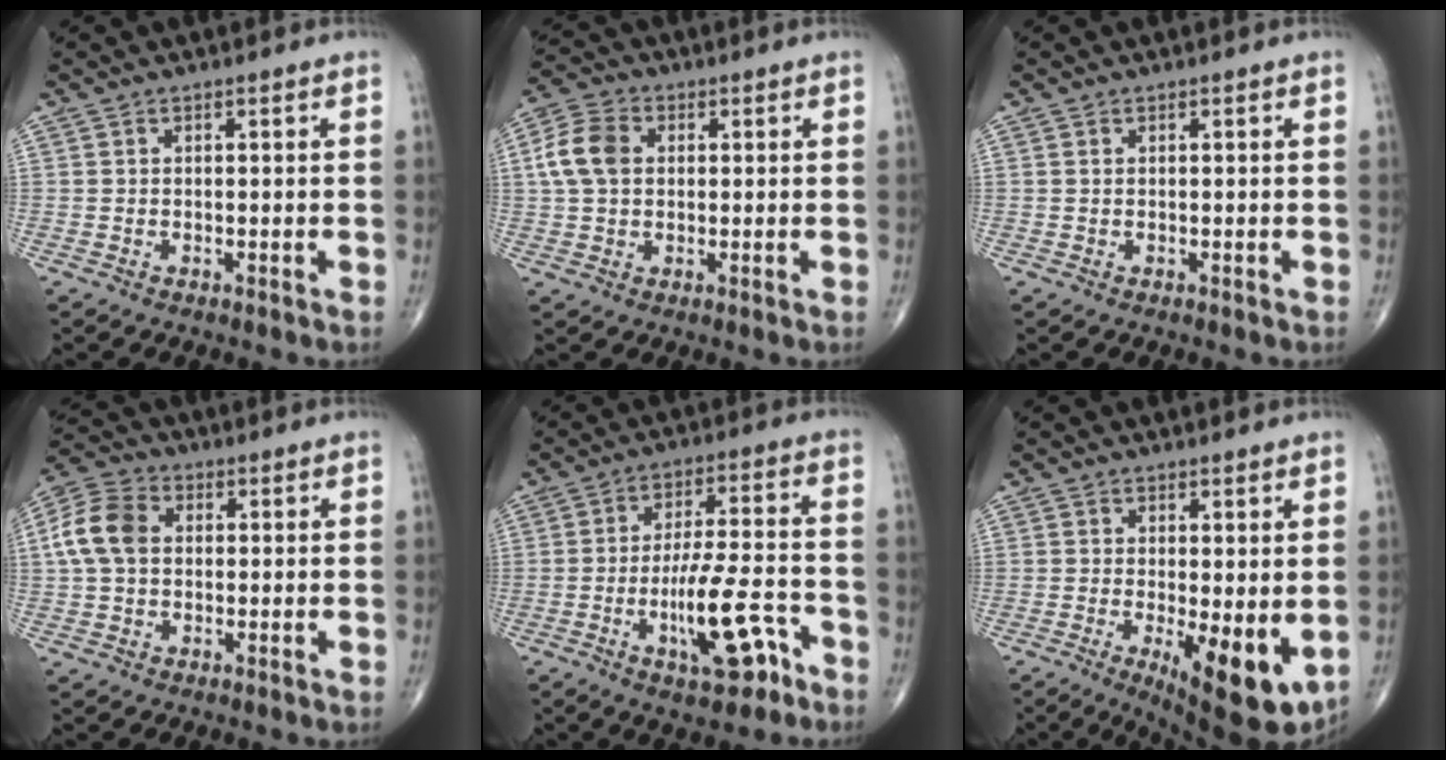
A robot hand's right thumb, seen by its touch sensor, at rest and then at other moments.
{"total": 8.2, "force": [1.3, 5.9, 5.4], "torque": [-0.107, 0.014, 0.020]}
{"total": 0.0}
{"total": 9.4, "force": [1.1, 6.8, 6.3], "torque": [-0.126, 0.023, 0.014]}
{"total": 12.9, "force": [-5.8, 4.2, 10.8], "torque": [-0.173, 0.035, -0.090]}
{"total": 11.3, "force": [-2.2, 4.0, 10.4], "torque": [-0.142, -0.026, -0.022]}